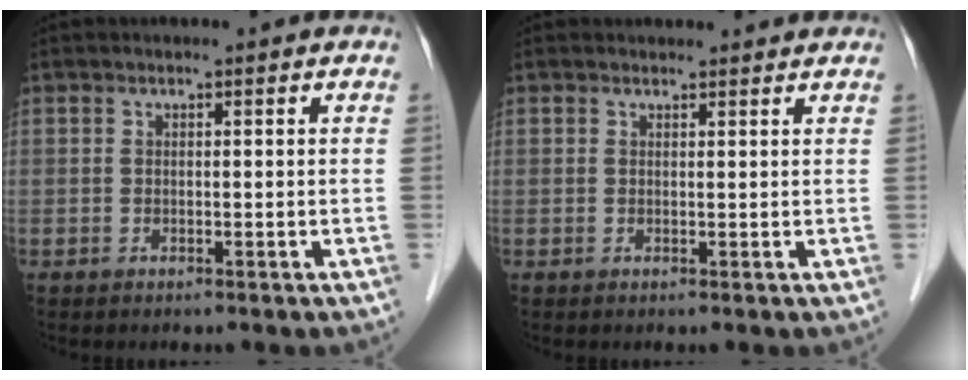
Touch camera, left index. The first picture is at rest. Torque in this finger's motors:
{"motor_torque": [0.24, -0.18, 0.01, 0.01]}